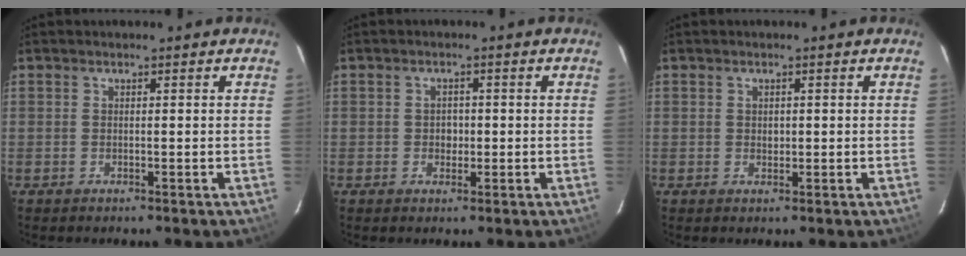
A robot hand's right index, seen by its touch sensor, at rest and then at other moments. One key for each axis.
{"total": 2.0, "fx": -0.2, "fy": 1.8, "fz": 0.7, "tx": -0.010, "ty": 0.005, "tz": -0.003}
{"total": 1.0, "fx": 0.2, "fy": 0.9, "fz": 0.4, "tx": -0.005, "ty": 0.002, "tz": 0.005}